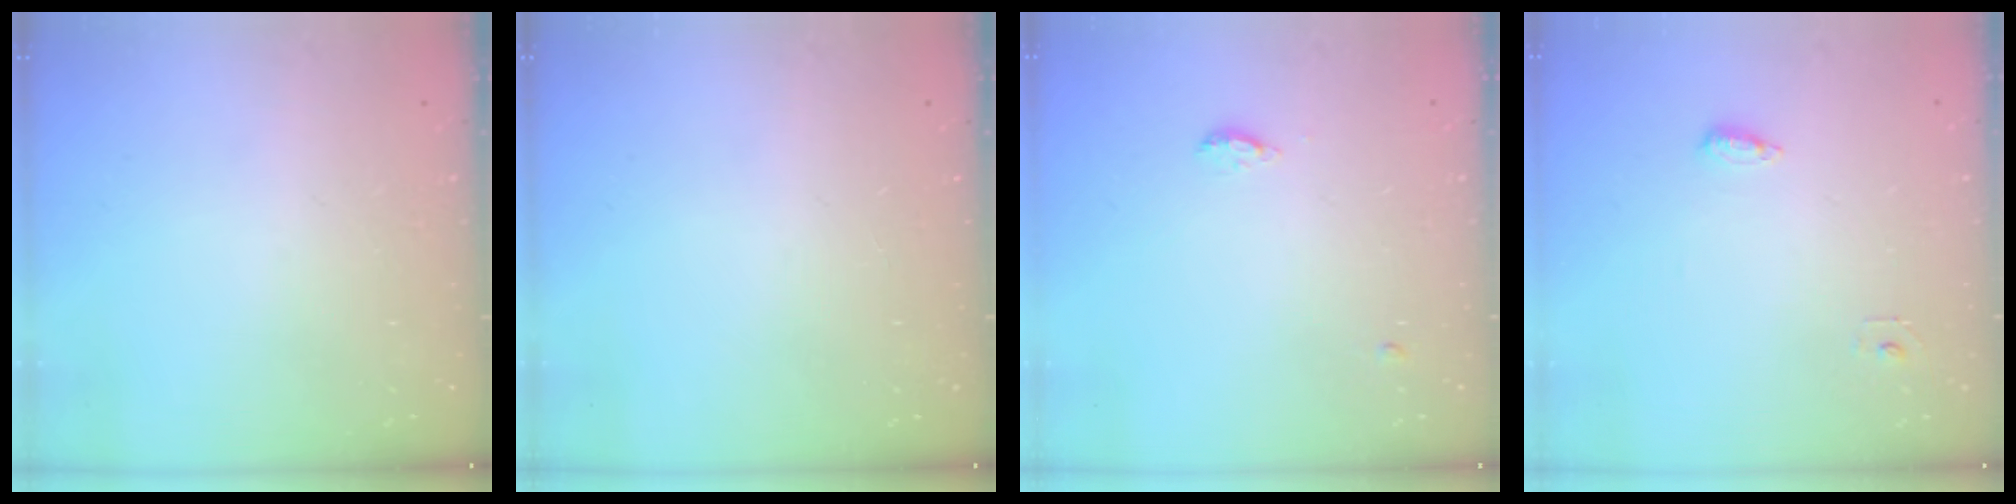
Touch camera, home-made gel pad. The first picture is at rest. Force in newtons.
{"total": 0.0}
{"total": 8.1, "press": 5.6, "slide": 5.8}
{"total": 5.4, "press": 5.3, "slide": 1.2}